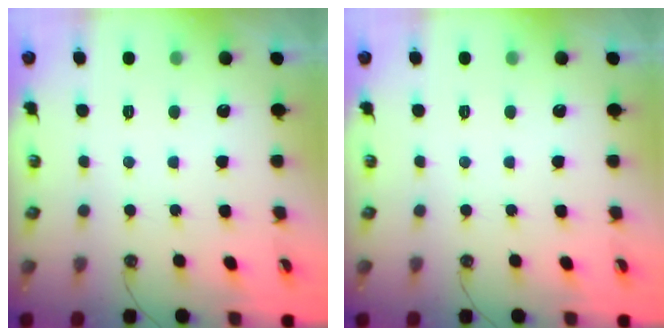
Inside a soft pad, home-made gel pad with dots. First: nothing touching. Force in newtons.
{"total": 0.0}